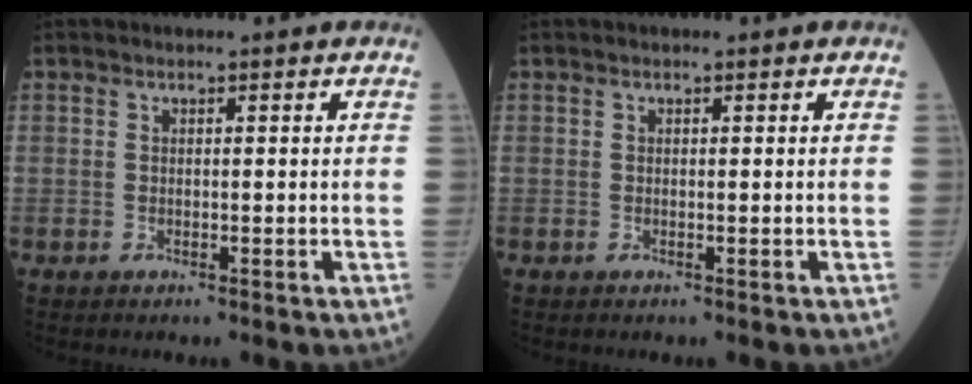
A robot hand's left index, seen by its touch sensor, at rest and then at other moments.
{"total": 0.0}